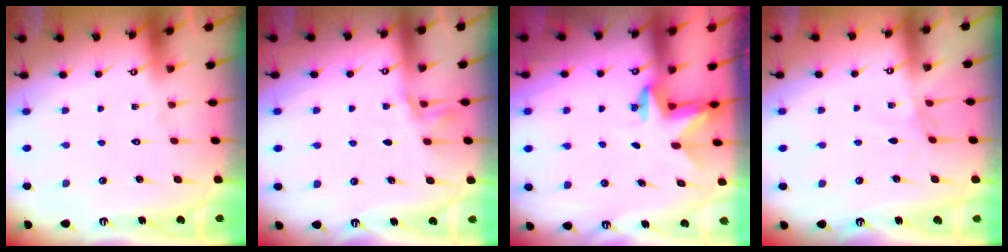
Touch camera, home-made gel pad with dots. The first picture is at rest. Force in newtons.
{"total": 2.9, "press": 2.8, "slide": 0.4}
{"total": 2.4, "press": 2.3, "slide": 0.4}
{"total": 0.9, "press": 0.8, "slide": 0.3}